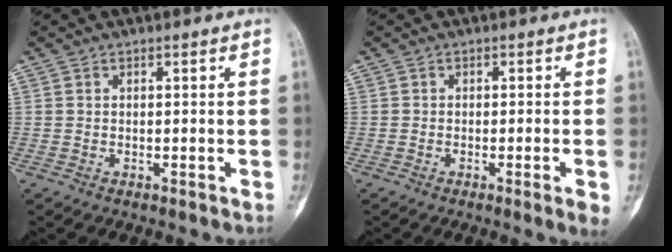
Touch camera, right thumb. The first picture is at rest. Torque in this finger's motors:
{"motor_torque": [-0.19, 0.13, 0.18, 0.31, -0.01]}